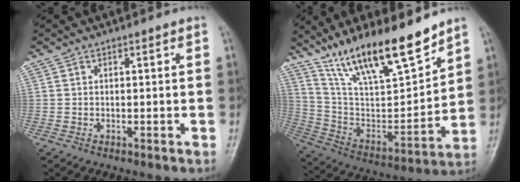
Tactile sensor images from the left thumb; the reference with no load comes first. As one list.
[{"total": 20.6, "force": [15.2, 5.2, 12.9], "torque": [-0.192, -0.071, 0.281]}]